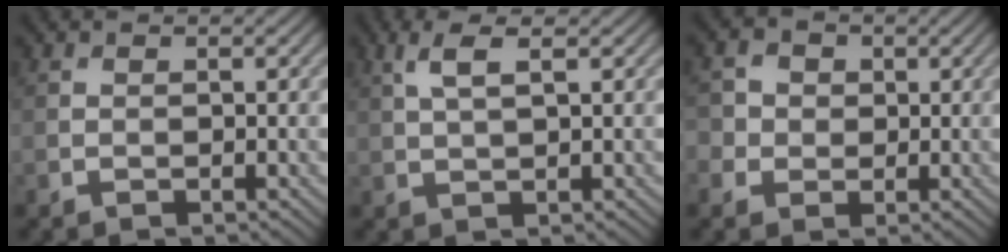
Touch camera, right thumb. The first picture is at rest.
{"total": 3.4, "force": [1.6, 0.8, 2.9], "torque": [-0.069, 0.006, 0.033]}
{"total": 3.4, "force": [0.2, 3.2, 1.0], "torque": [-0.034, 0.006, -0.006]}